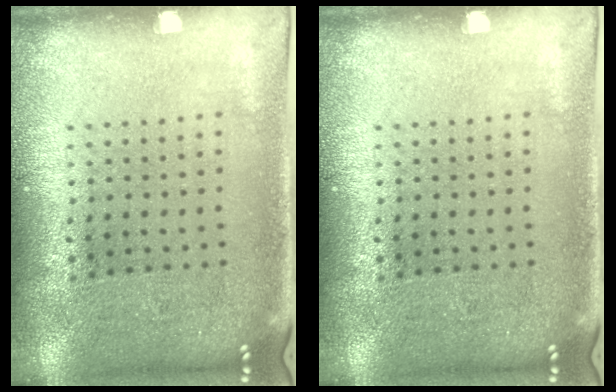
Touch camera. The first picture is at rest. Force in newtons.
{"total": 0.0}